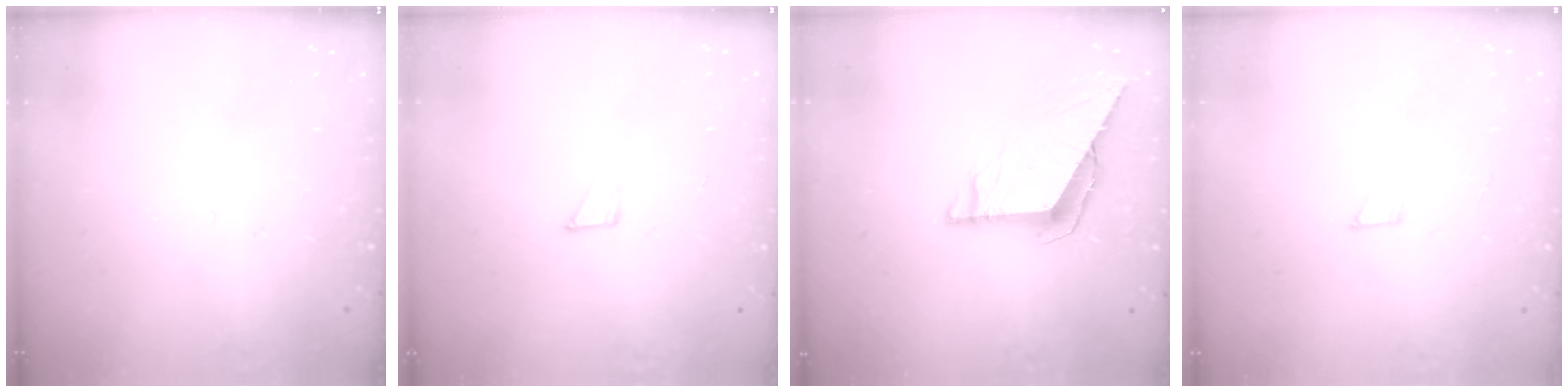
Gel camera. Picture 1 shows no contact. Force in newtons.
{"total": 3.6, "press": 3.6, "slide": 0.4}
{"total": 7.2, "press": 7.2, "slide": 0.5}
{"total": 1.9, "press": 1.9, "slide": 0.1}